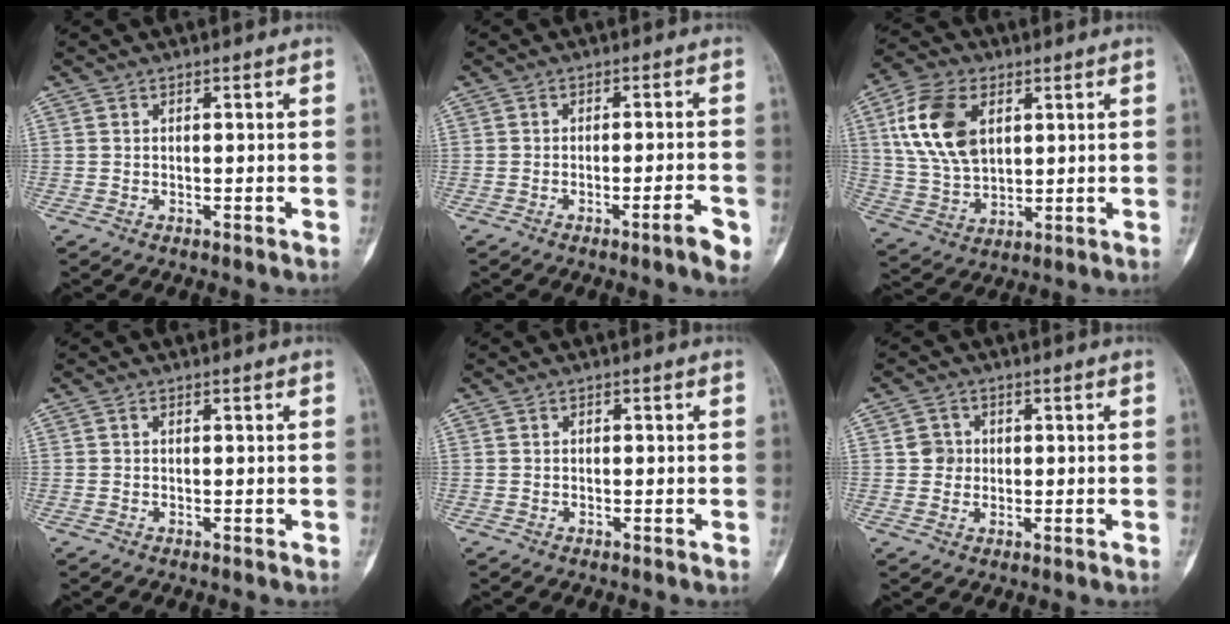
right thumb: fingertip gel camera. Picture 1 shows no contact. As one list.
[{"total": 4.6, "force": [-2.4, 0.3, 3.9], "torque": [-0.055, 0.009, -0.035]}, {"total": 14.3, "force": [4.5, 9.1, 10.1], "torque": [-0.183, -0.004, 0.091]}, {"total": 0.0}, {"total": 0.0}, {"total": 3.2, "force": [0.3, 3.1, 0.9], "torque": [0.008, 0.006, 0.002]}]